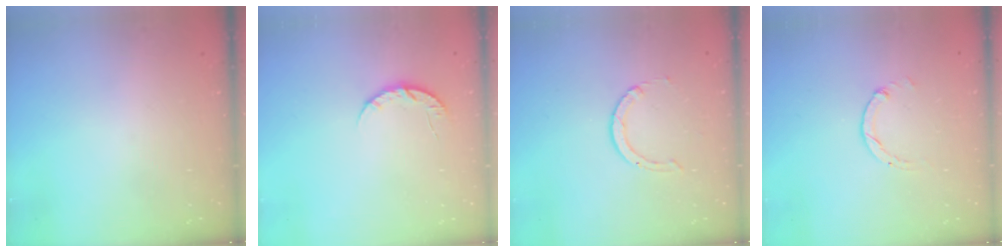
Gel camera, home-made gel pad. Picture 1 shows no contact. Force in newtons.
{"total": 6.1, "press": 6.1, "slide": 0.7}
{"total": 2.0, "press": 2.0, "slide": 0.2}
{"total": 0.0}